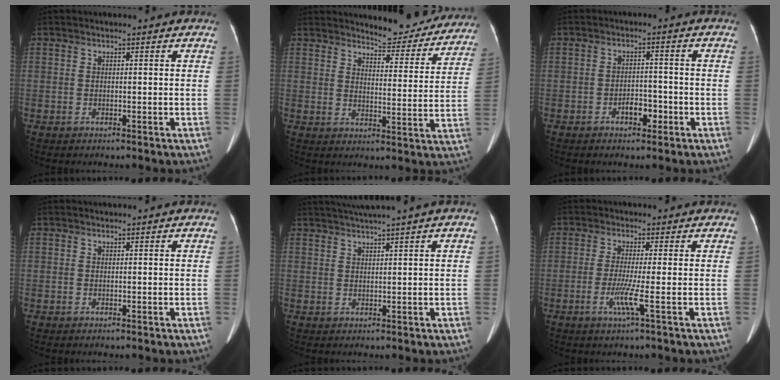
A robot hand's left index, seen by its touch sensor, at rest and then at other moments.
{"total": 12.4, "force": [11.9, 2.5, 2.7], "torque": [-0.020, -0.030, 0.136]}
{"total": 3.1, "force": [-1.6, 1.6, 2.0], "torque": [-0.030, 0.006, -0.024]}
{"total": 0.0}
{"total": 4.7, "force": [3.6, -1.3, 2.7], "torque": [-0.046, 0.018, 0.067]}
{"total": 3.6, "force": [-1.1, -1.0, 3.2], "torque": [-0.073, -0.010, -0.022]}